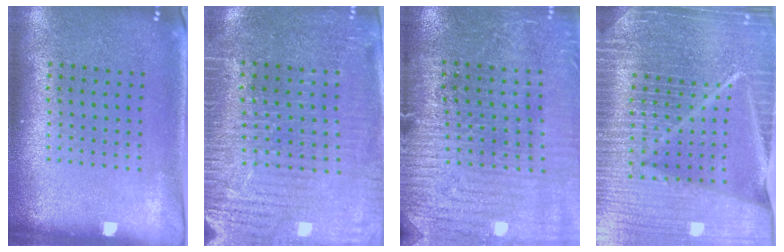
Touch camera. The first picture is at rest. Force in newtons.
{"total": 3.6, "press": 3.4, "slide": 1.3}
{"total": 3.2, "press": 3.2, "slide": 0.1}
{"total": 6.9, "press": 5.9, "slide": 3.5}